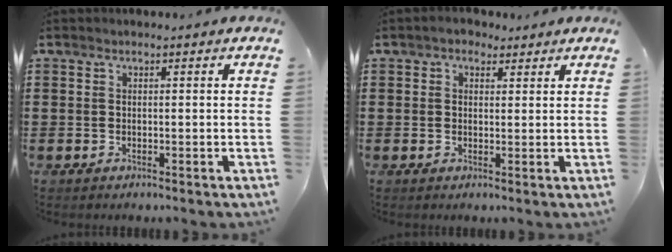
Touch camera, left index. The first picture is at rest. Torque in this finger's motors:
{"motor_torque": [0.38, 0.39, -0.01, 0.01]}